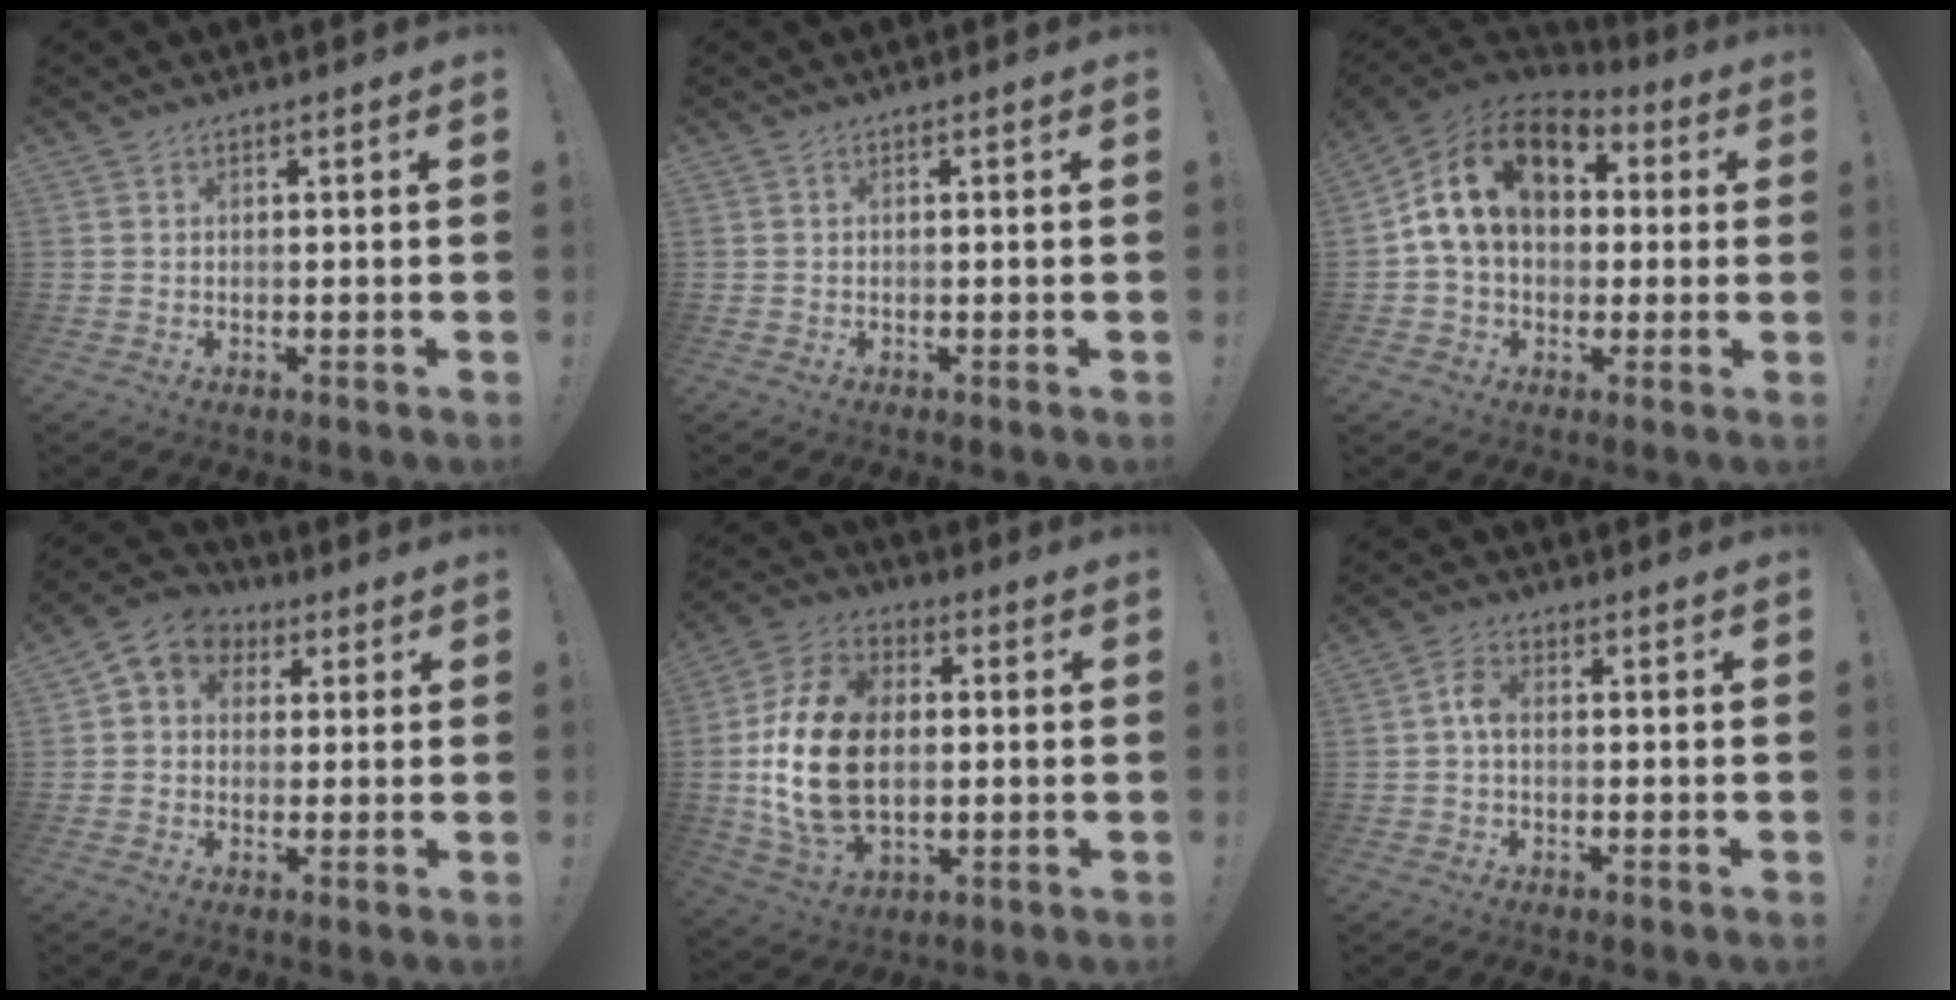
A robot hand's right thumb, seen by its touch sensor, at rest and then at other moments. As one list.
[{"total": 0.0}, {"total": 19.0, "force": [5.6, 12.8, 12.8], "torque": [-0.217, -0.005, 0.099]}, {"total": 5.9, "force": [1.2, 5.4, 2.1], "torque": [-0.024, -0.005, 0.026]}, {"total": 22.5, "force": [-0.6, 15.1, 16.6], "torque": [-0.301, 0.017, 0.001]}, {"total": 4.0, "force": [-0.3, 2.4, 3.2], "torque": [-0.067, 0.011, -0.006]}]